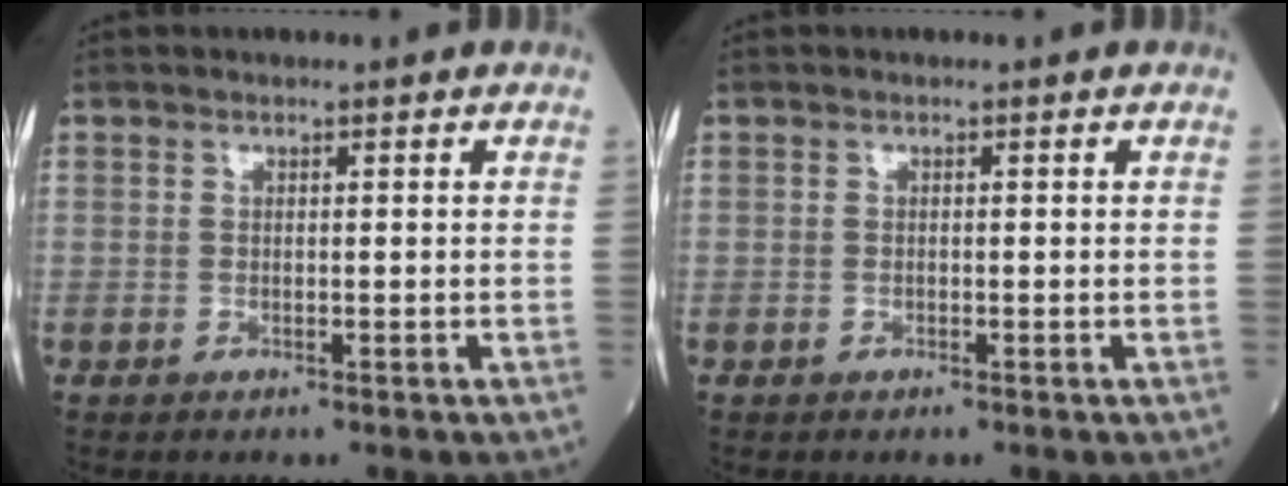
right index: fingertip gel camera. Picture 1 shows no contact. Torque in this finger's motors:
{"motor_torque": [0.02, 0.00, 0.04, -0.01]}